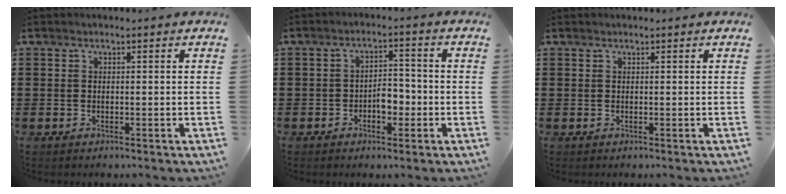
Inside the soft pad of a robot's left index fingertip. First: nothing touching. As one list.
[{"total": 3.9, "force": [-1.3, 2.1, 3.0], "torque": [-0.049, 0.003, -0.026]}, {"total": 0.0}]